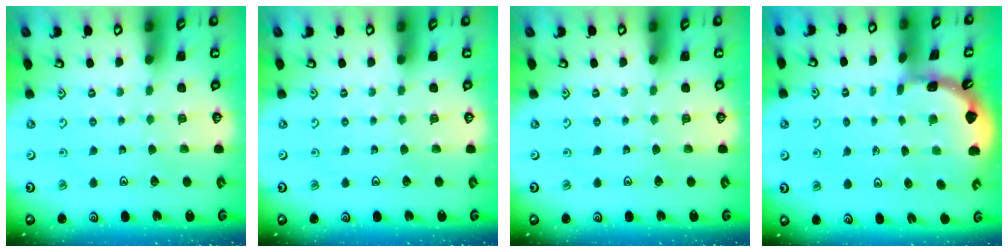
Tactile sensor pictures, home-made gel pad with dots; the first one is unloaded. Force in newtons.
{"total": 0.0}
{"total": 0.0}
{"total": 1.6, "press": 1.6, "slide": 0.2}